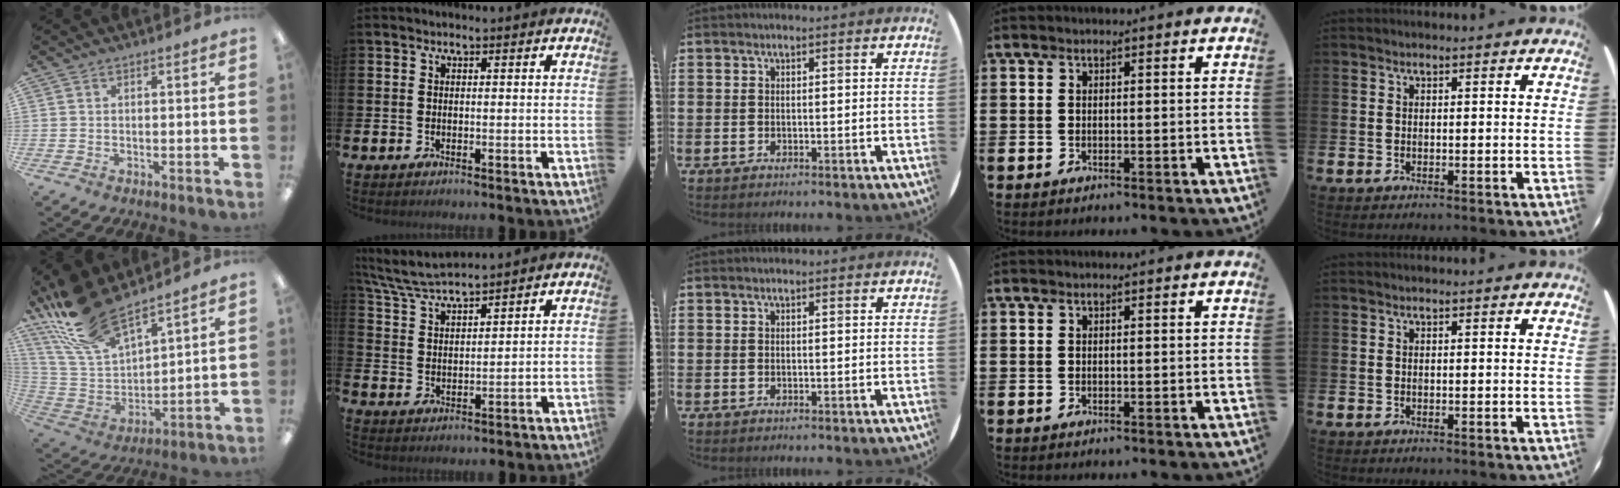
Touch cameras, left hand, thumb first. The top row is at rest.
{"thumb": {"total": 19.6, "force": [15.6, 7.2, 9.4], "torque": [-0.221, -0.084, 0.289]}, "index": {"total": 6.1, "force": [5.8, 0.5, 1.8], "torque": [-0.062, -0.023, 0.106]}}